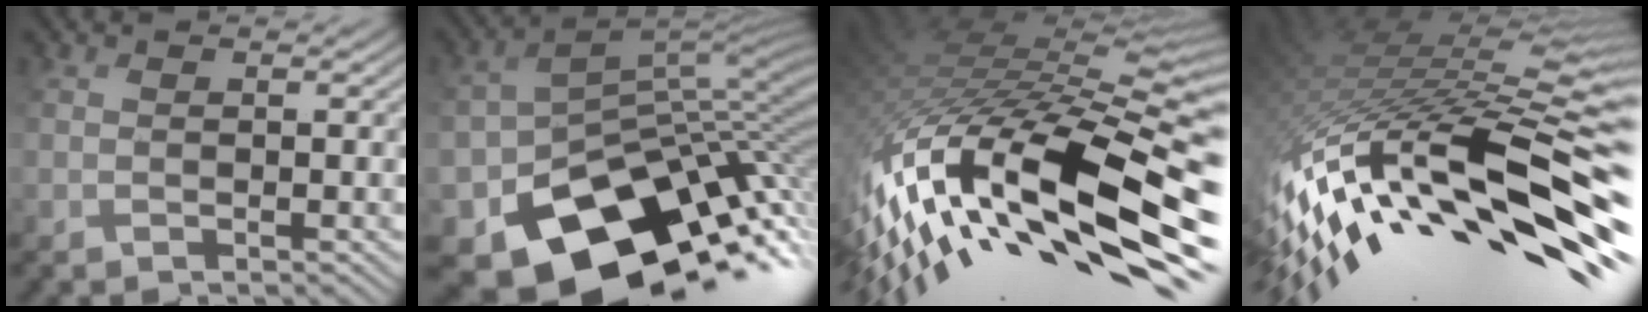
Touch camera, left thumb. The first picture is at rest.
{"total": 14.2, "force": [-7.6, 9.5, 7.3], "torque": [-0.133, -0.038, -0.105]}
{"total": 17.3, "force": [-5.6, 5.6, 15.3], "torque": [-0.305, -0.005, -0.092]}
{"total": 15.6, "force": [-6.8, 4.5, 13.4], "torque": [-0.274, -0.006, -0.102]}